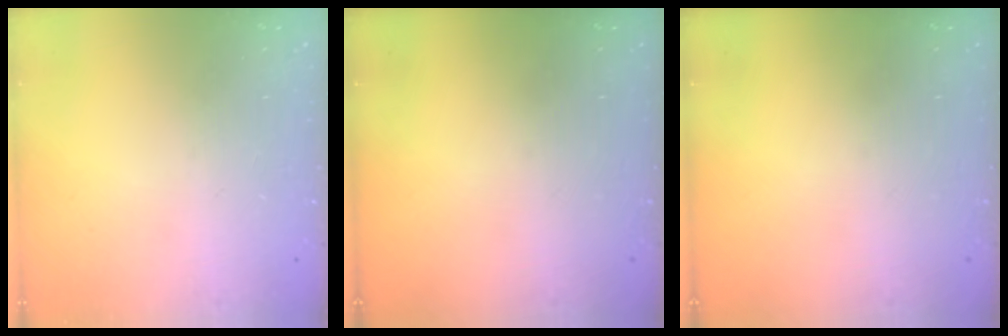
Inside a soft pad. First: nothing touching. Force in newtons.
{"total": 0.0}
{"total": 0.0}